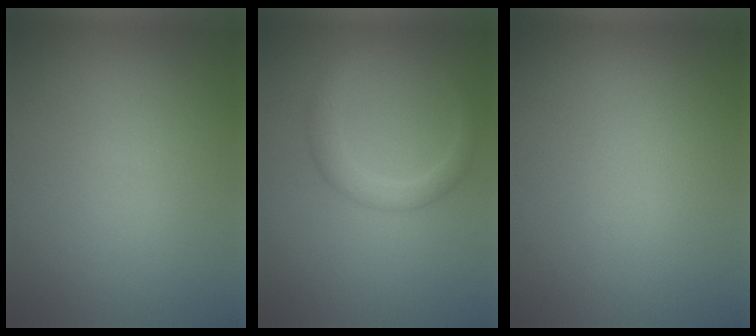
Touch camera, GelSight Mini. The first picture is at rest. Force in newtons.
{"total": 2.7, "press": 2.7, "slide": 0.2}
{"total": 0.0}